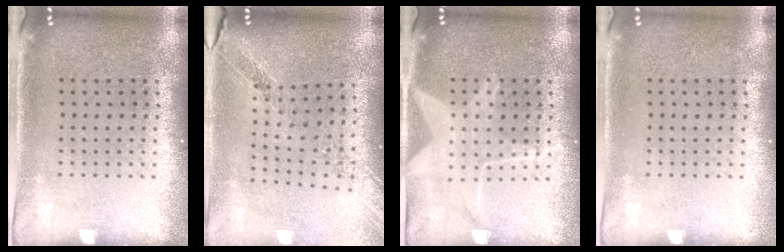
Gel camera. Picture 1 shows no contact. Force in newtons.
{"total": 1.1, "press": 1.1, "slide": 0.1}
{"total": 1.5, "press": 1.5, "slide": 0.2}
{"total": 0.0}